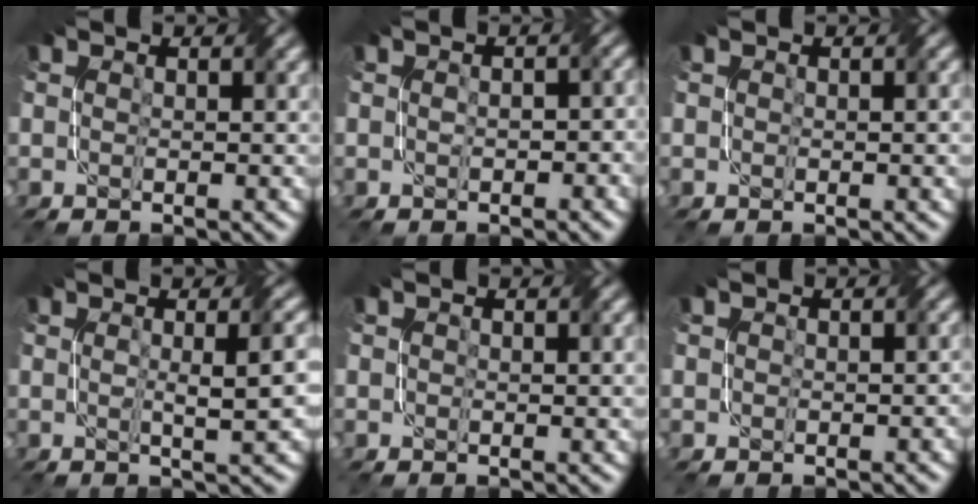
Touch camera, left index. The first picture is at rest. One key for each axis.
{"total": 1.9, "fx": -0.3, "fy": 1.2, "fz": 1.4, "tx": -0.021, "ty": -0.002, "tz": 0.002}
{"total": 1.1, "fx": 0.3, "fy": 0.6, "fz": 0.8, "tx": -0.009, "ty": 0.001, "tz": 0.007}
{"total": 3.8, "fx": 0.3, "fy": 0.9, "fz": 3.7, "tx": -0.049, "ty": 0.004, "tz": 0.005}
{"total": 1.2, "fx": 0.5, "fy": 0.7, "fz": 0.8, "tx": -0.010, "ty": 0.000, "tz": 0.011}
{"total": 0.7, "fx": 0.2, "fy": 0.7, "fz": 0.3, "tx": -0.003, "ty": -0.001, "tz": 0.003}